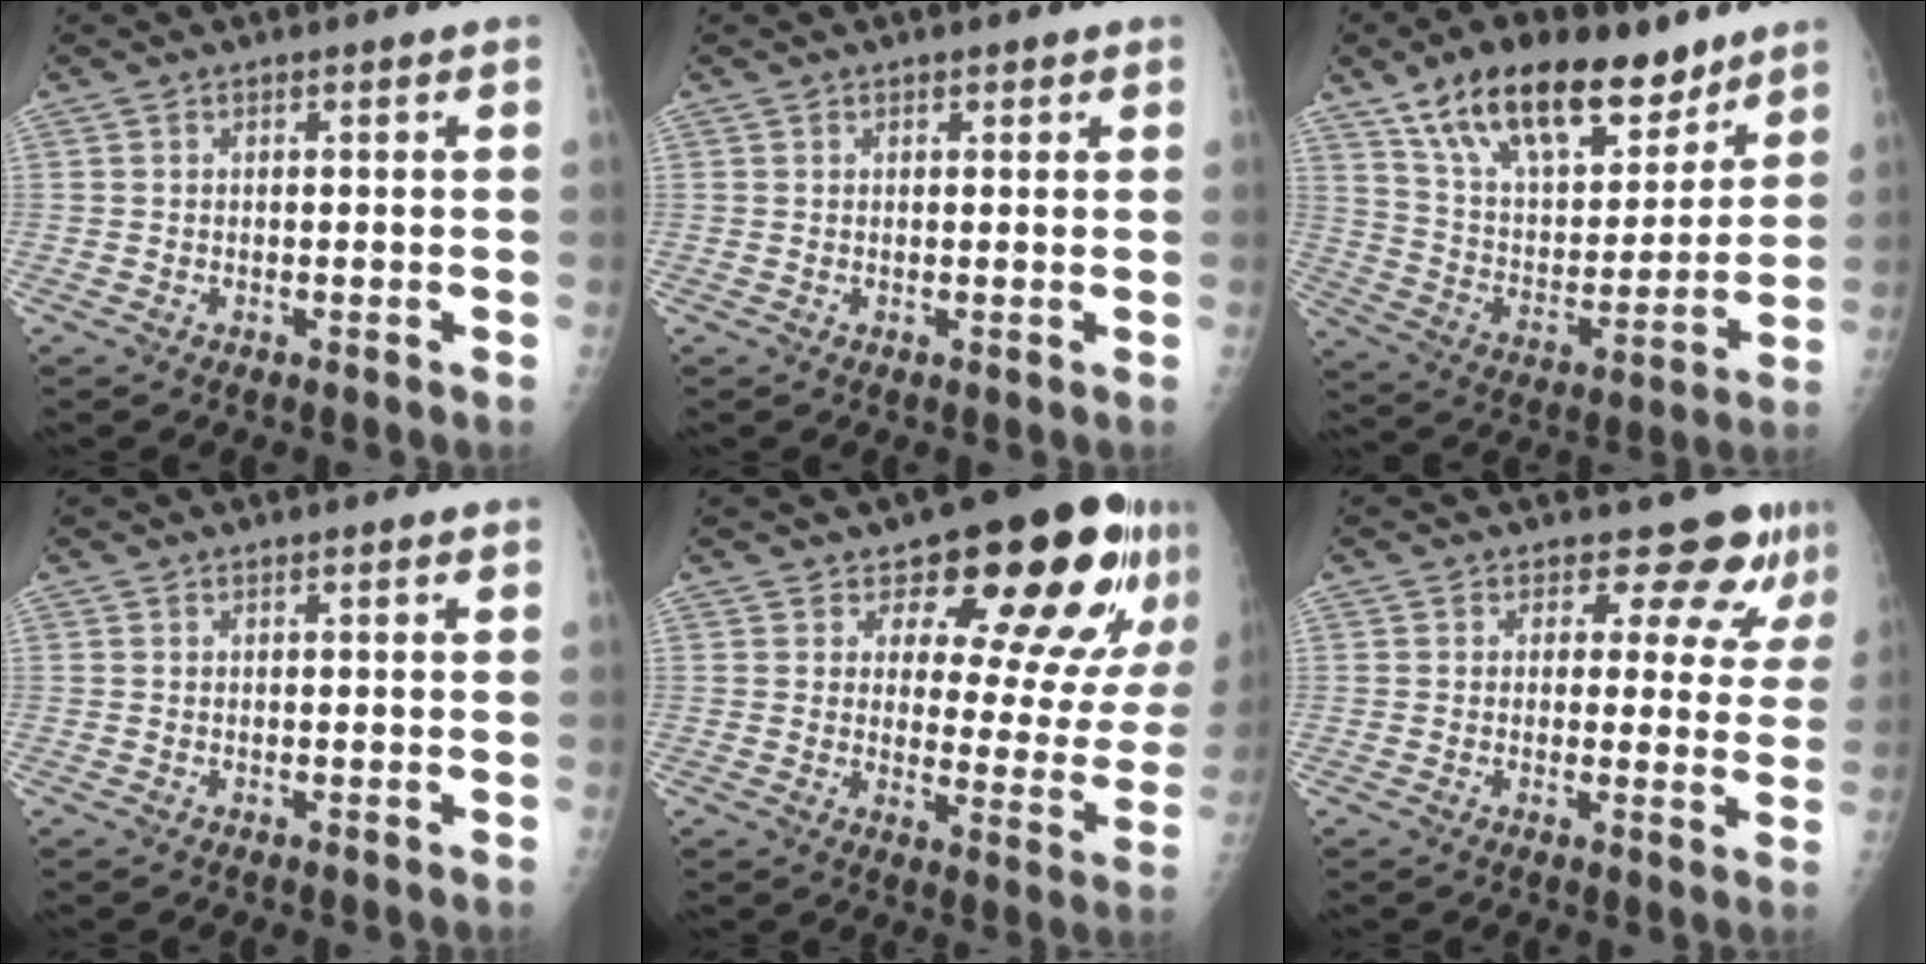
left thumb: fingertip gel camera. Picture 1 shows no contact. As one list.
[{"total": 1.3, "force": [0.8, 0.8, 0.5], "torque": [0.003, -0.003, 0.007]}, {"total": 22.7, "force": [15.1, 10.8, 13.1], "torque": [-0.179, -0.050, 0.262]}, {"total": 0.7, "force": [0.4, 0.2, 0.5], "torque": [-0.007, 0.000, 0.005]}, {"total": 20.0, "force": [12.2, 8.7, 13.1], "torque": [-0.122, -0.072, 0.156]}, {"total": 7.2, "force": [6.1, 3.5, 1.2], "torque": [0.023, -0.040, 0.058]}]